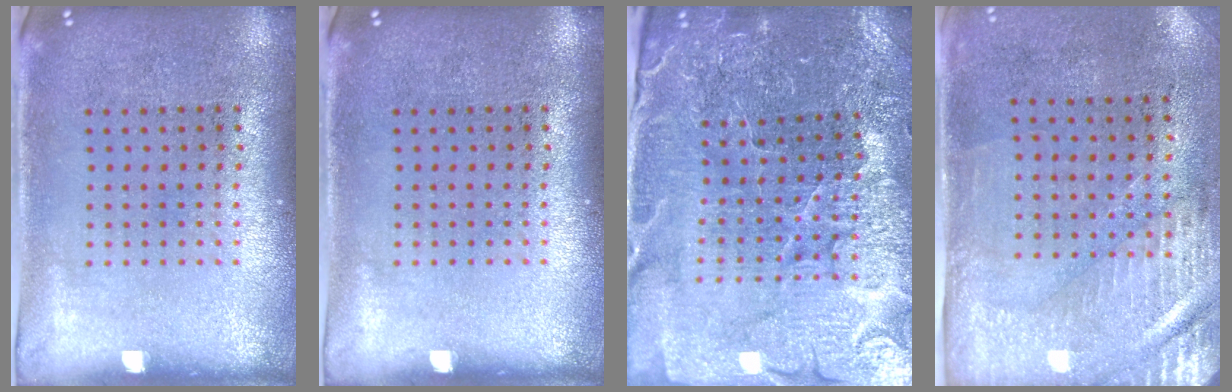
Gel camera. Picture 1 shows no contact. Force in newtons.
{"total": 0.0}
{"total": 4.2, "press": 4.1, "slide": 0.8}
{"total": 3.0, "press": 2.5, "slide": 1.6}